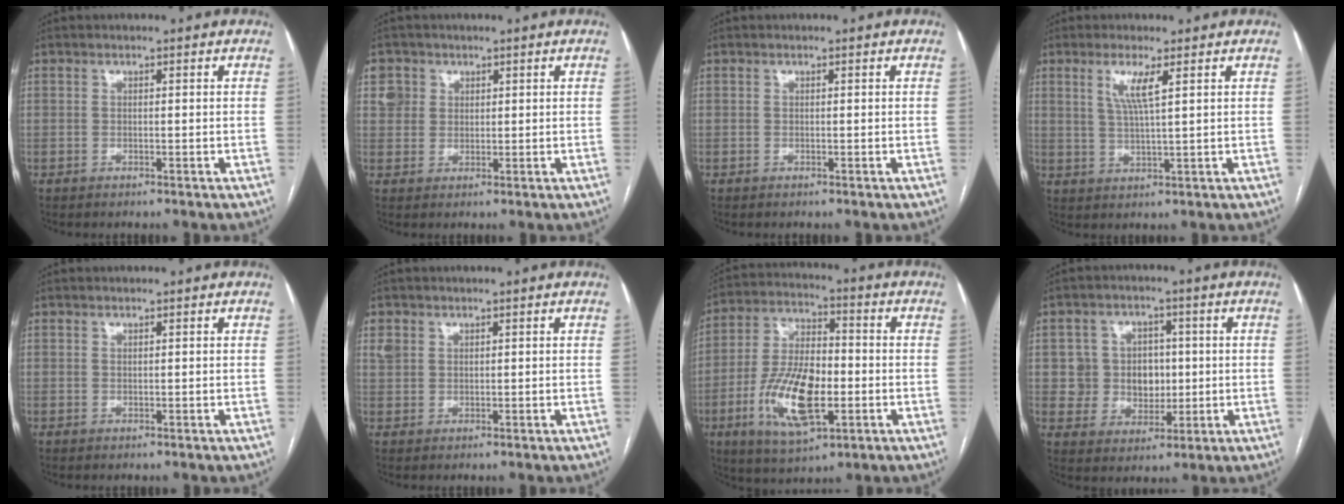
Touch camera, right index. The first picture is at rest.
{"total": 3.4, "force": [1.6, 3.0, 0.2], "torque": [0.000, 0.010, 0.030]}
{"total": 0.0}
{"total": 4.3, "force": [1.9, -0.1, 3.9], "torque": [-0.082, -0.007, 0.038]}
{"total": 0.0}
{"total": 2.2, "force": [1.3, 1.7, 0.5], "torque": [-0.014, 0.011, 0.028]}
{"total": 14.4, "force": [-3.8, 5.6, 12.8], "torque": [-0.265, 0.001, -0.062]}
{"total": 7.2, "force": [0.9, 6.7, 2.3], "torque": [-0.037, 0.023, 0.026]}